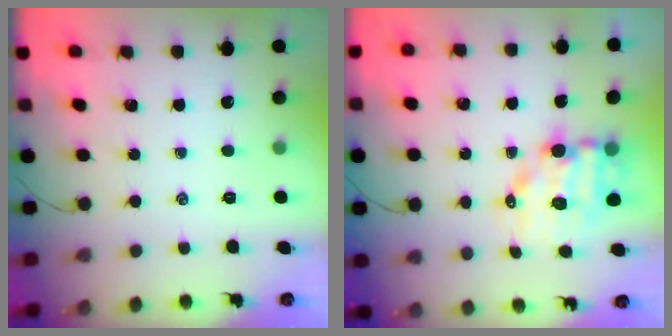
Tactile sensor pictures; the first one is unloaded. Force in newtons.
{"total": 9.5, "press": 9.2, "slide": 2.4}